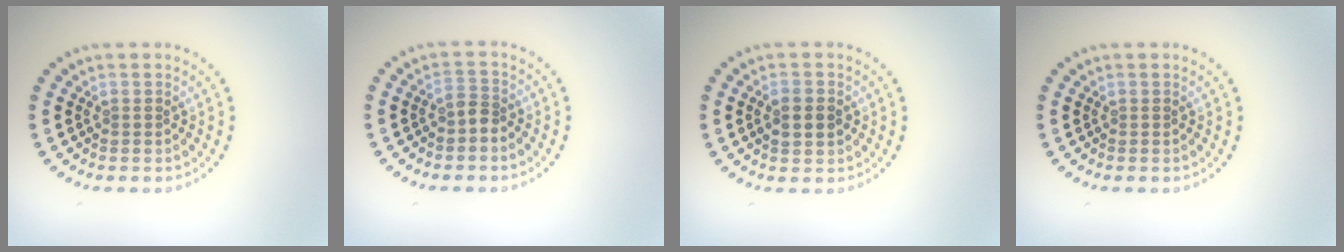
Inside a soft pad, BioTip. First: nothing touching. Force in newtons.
{"total": 1.5, "press": 1.1, "slide": 1.0}
{"total": 2.1, "press": 2.1, "slide": 0.1}
{"total": 0.0}